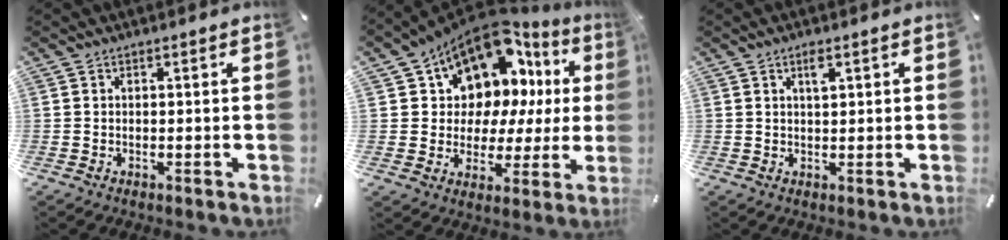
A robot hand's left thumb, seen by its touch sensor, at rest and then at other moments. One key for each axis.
{"total": 13.2, "fx": 9.3, "fy": 8.4, "fz": 4.4, "tx": -0.086, "ty": -0.085, "tz": 0.167}
{"total": 2.6, "fx": 1.5, "fy": 0.7, "fz": 2.0, "tx": -0.045, "ty": 0.006, "tz": 0.024}